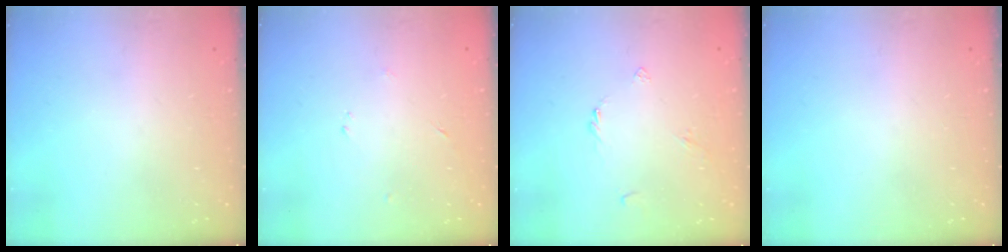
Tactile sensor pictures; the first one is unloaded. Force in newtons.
{"total": 2.3, "press": 2.2, "slide": 0.3}
{"total": 2.4, "press": 2.4, "slide": 0.5}
{"total": 0.0}